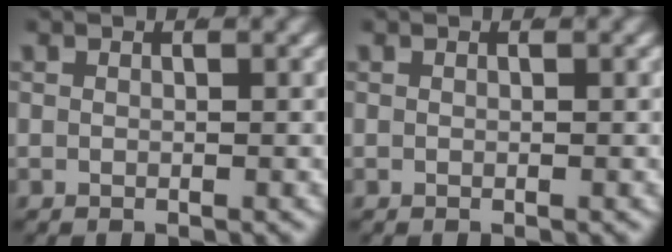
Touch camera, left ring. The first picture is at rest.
{"total": 0.0}